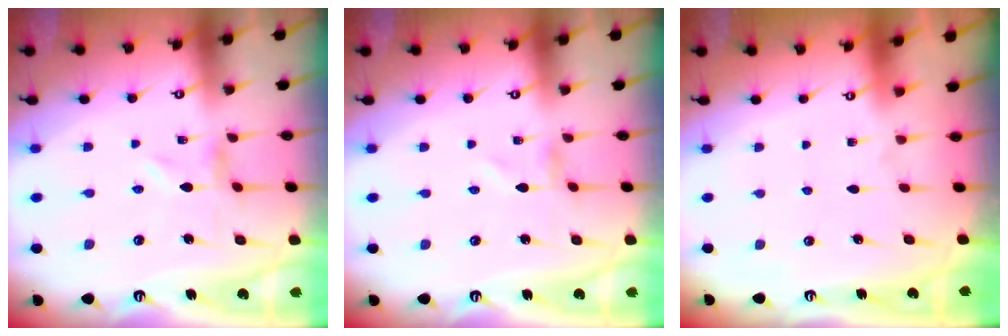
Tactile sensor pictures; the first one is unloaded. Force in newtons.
{"total": 0.7, "press": 0.7, "slide": 0.1}
{"total": 1.8, "press": 1.8, "slide": 0.2}